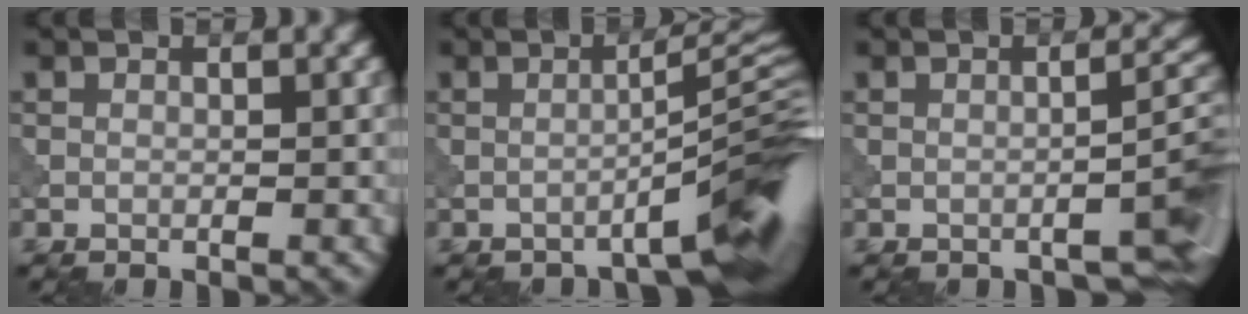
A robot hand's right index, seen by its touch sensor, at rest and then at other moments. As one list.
[{"total": 6.3, "force": [-3.6, 0.7, 5.2], "torque": [-0.060, 0.022, -0.060]}, {"total": 3.5, "force": [-2.2, 0.8, 2.6], "torque": [-0.026, 0.013, -0.035]}]